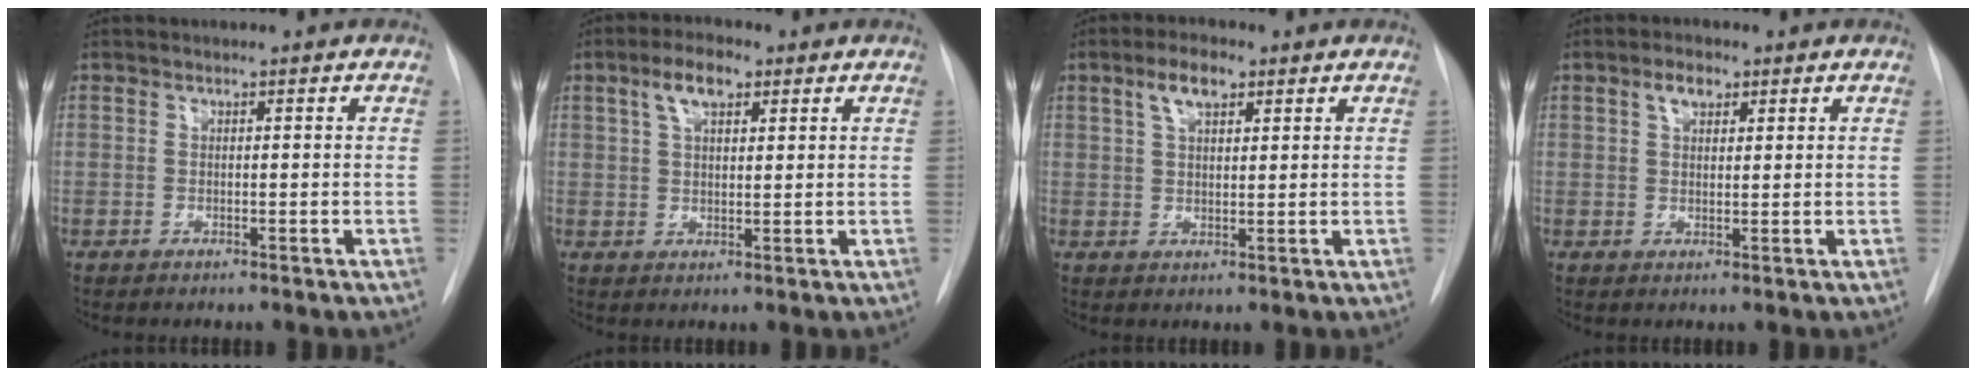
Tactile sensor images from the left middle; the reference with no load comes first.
{"total": 5.5, "force": [2.8, 2.3, 4.1], "torque": [-0.082, 0.016, 0.051]}
{"total": 4.9, "force": [2.7, 2.0, 3.6], "torque": [-0.072, 0.012, 0.049]}
{"total": 3.1, "force": [1.7, 1.6, 2.0], "torque": [-0.038, 0.008, 0.031]}